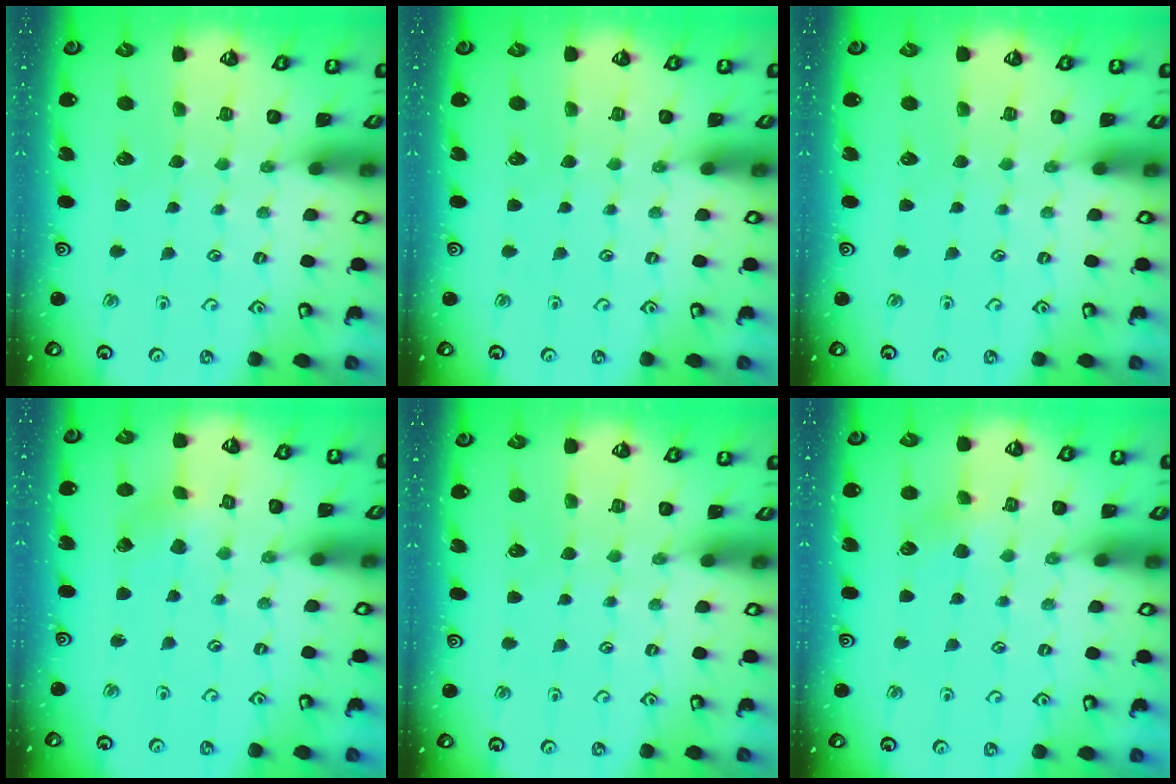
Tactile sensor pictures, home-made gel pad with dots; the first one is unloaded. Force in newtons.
{"total": 0.0}
{"total": 0.0}
{"total": 1.4, "press": 1.3, "slide": 0.3}
{"total": 0.0}
{"total": 3.1, "press": 3.0, "slide": 0.4}